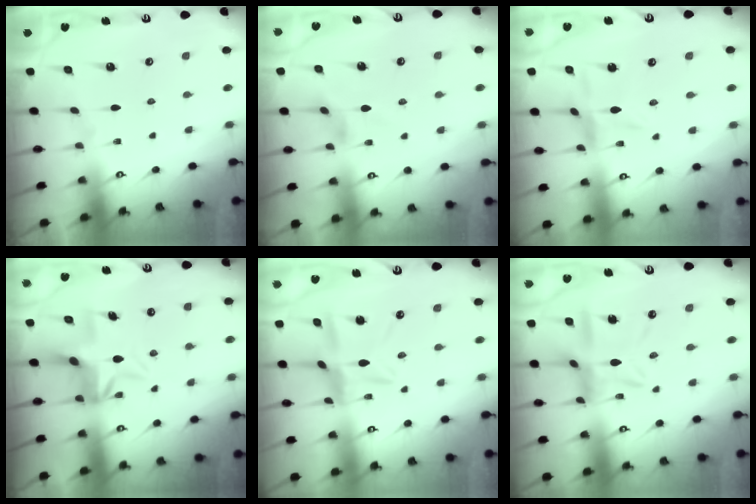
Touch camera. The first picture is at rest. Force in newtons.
{"total": 2.5, "press": 2.5, "slide": 0.4}
{"total": 1.1, "press": 1.1, "slide": 0.2}
{"total": 5.8, "press": 5.8, "slide": 0.4}
{"total": 10.0, "press": 10.0, "slide": 1.0}
{"total": 10.8, "press": 10.8, "slide": 1.0}